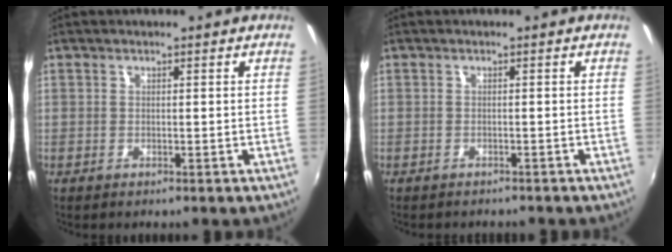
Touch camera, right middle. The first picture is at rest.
{"total": 2.0, "force": [-1.8, 0.5, 0.5], "torque": [-0.015, -0.010, -0.024]}